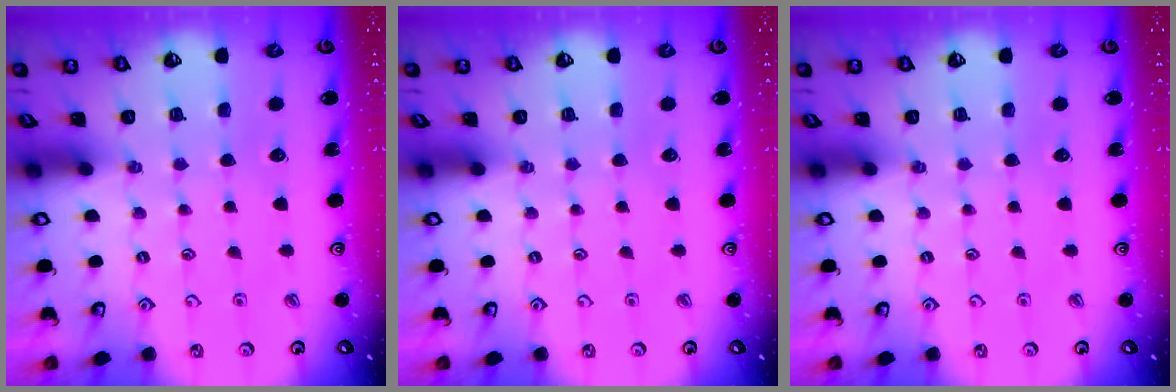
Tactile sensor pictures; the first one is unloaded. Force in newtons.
{"total": 0.0}
{"total": 0.0}